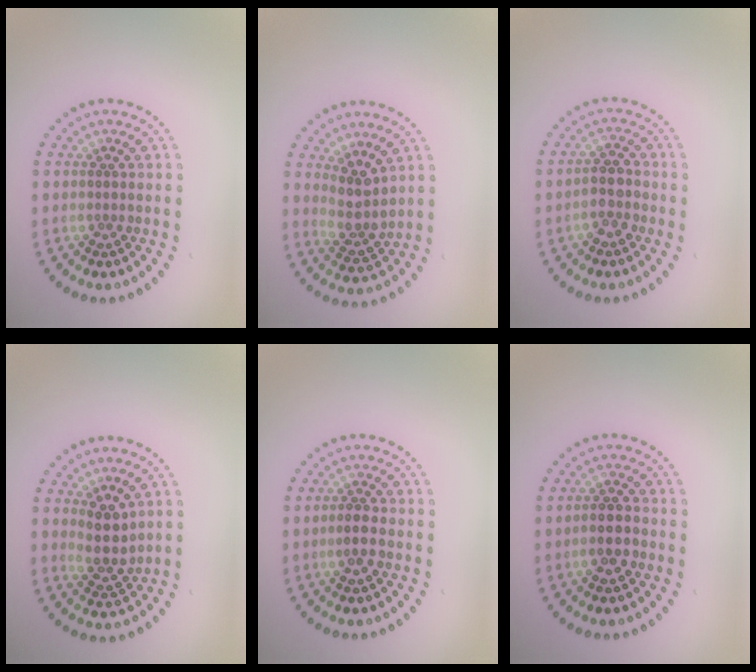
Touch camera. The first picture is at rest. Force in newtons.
{"total": 3.0, "press": 2.3, "slide": 1.9}
{"total": 2.2, "press": 2.0, "slide": 0.8}
{"total": 2.8, "press": 2.4, "slide": 1.5}
{"total": 1.8, "press": 1.7, "slide": 0.6}
{"total": 2.4, "press": 2.3, "slide": 0.9}